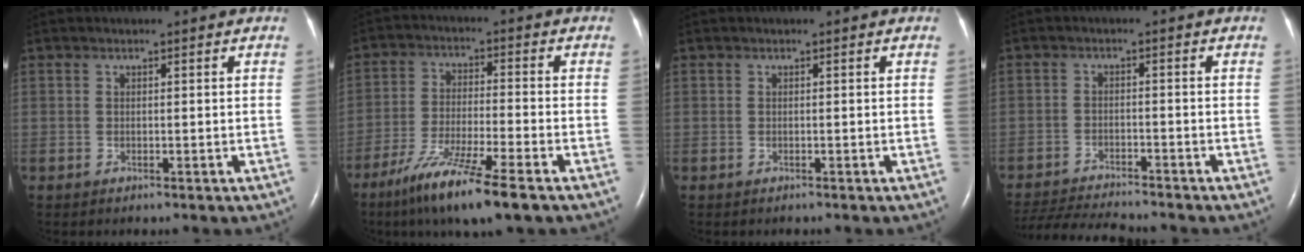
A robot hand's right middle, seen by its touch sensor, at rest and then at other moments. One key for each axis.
{"total": 11.7, "fx": -7.8, "fy": 0.2, "fz": 8.8, "tx": -0.172, "ty": -0.038, "tz": -0.140}
{"total": 0.0}
{"total": 9.9, "fx": -9.5, "fy": 0.3, "fz": 3.1, "tx": -0.055, "ty": -0.009, "tz": -0.154}